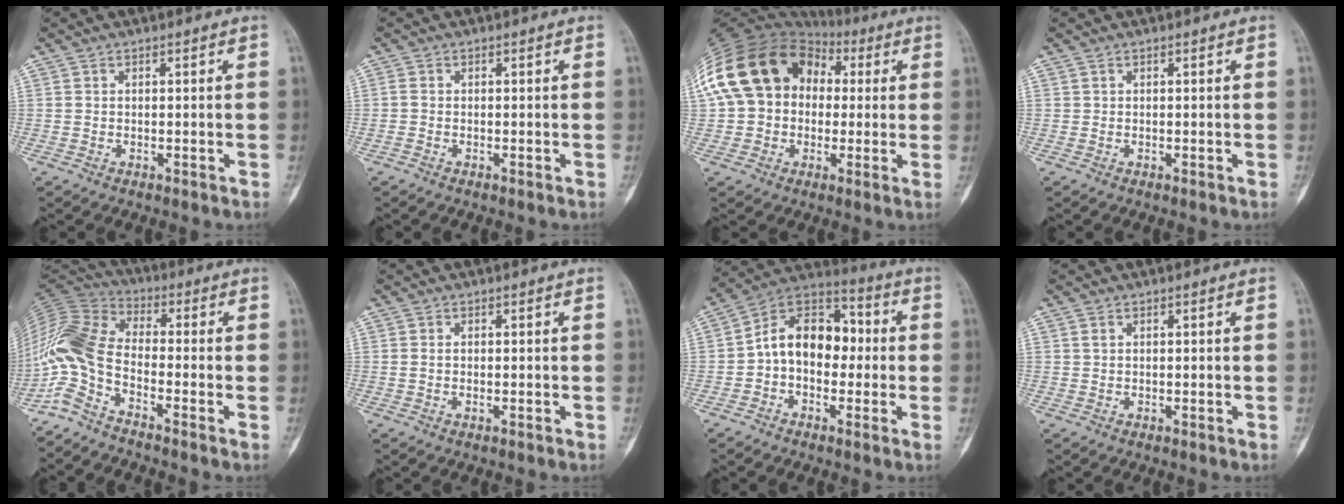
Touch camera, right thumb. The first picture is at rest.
{"total": 1.0, "force": [-0.3, 0.6, 0.7], "torque": [-0.020, -0.001, -0.010]}
{"total": 20.8, "force": [4.0, 16.1, 12.5], "torque": [-0.252, 0.062, 0.072]}
{"total": 0.0}
{"total": 10.8, "force": [-4.9, 4.4, 8.7], "torque": [-0.194, 0.053, -0.117]}
{"total": 1.0, "force": [0.0, 0.4, 0.9], "torque": [-0.025, 0.000, 0.002]}
{"total": 13.6, "force": [-0.3, 9.2, 10.0], "torque": [-0.129, 0.044, -0.021]}
{"total": 0.8, "force": [0.3, 0.5, 0.6], "torque": [-0.014, 0.004, 0.007]}